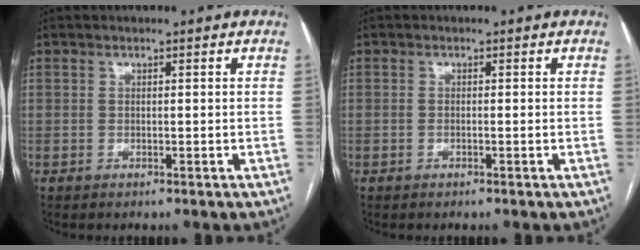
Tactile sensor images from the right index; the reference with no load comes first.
{"total": 0.5, "force": [-0.1, 0.1, 0.5], "torque": [-0.011, -0.002, 0.000]}